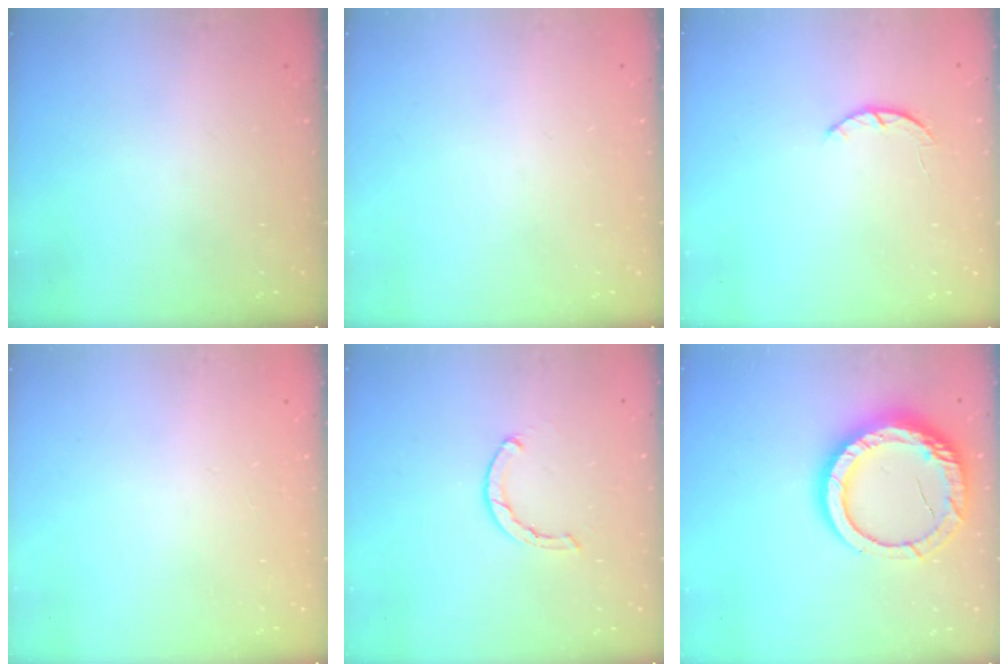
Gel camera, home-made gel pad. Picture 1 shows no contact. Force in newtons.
{"total": 0.0}
{"total": 2.5, "press": 2.5, "slide": 0.5}
{"total": 2.5, "press": 2.5, "slide": 0.2}
{"total": 2.1, "press": 2.1, "slide": 0.2}
{"total": 16.5, "press": 16.5, "slide": 1.2}